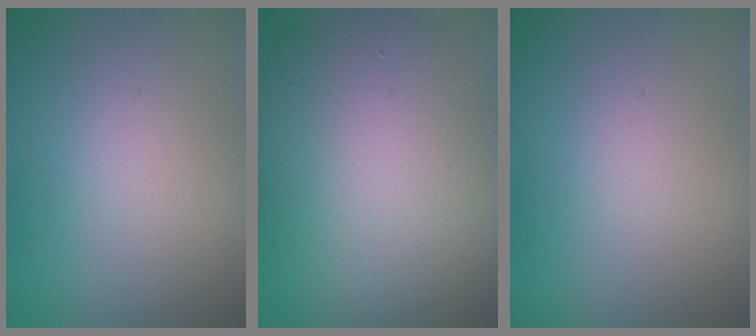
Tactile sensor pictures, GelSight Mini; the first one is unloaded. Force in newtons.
{"total": 11.2, "press": 11.2, "slide": 0.4}
{"total": 0.0}